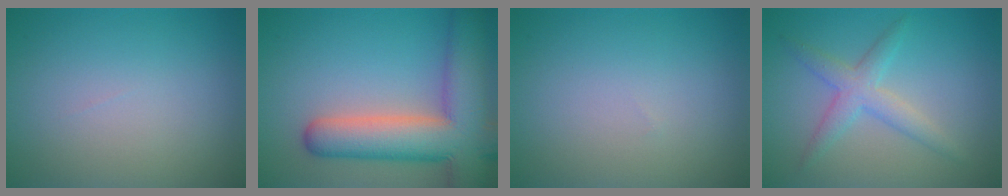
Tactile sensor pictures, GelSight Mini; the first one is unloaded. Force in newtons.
{"total": 10.9, "press": 10.8, "slide": 0.7}
{"total": 0.0}
{"total": 3.0, "press": 3.0, "slide": 0.1}